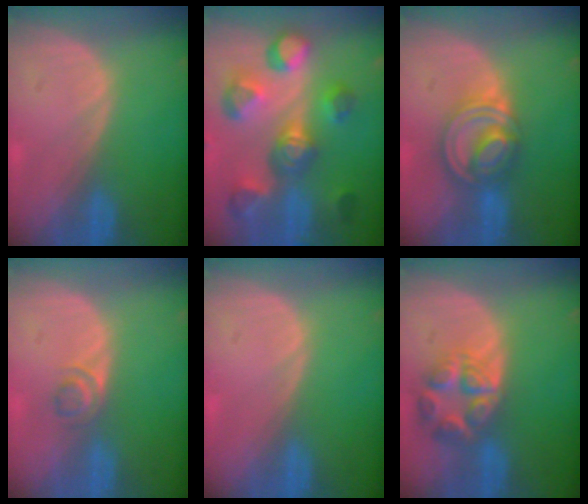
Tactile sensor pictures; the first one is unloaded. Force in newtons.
{"total": 11.1, "press": 10.1, "slide": 4.7}
{"total": 8.2, "press": 6.9, "slide": 4.4}
{"total": 2.3, "press": 2.1, "slide": 1.0}
{"total": 0.0}
{"total": 7.7, "press": 6.8, "slide": 3.6}